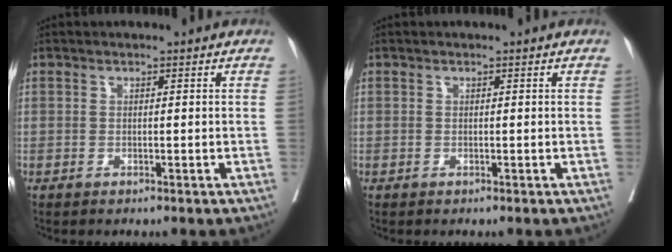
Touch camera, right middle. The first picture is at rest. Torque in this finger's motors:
{"motor_torque": [0.01, 0.02, -0.29, -0.10]}